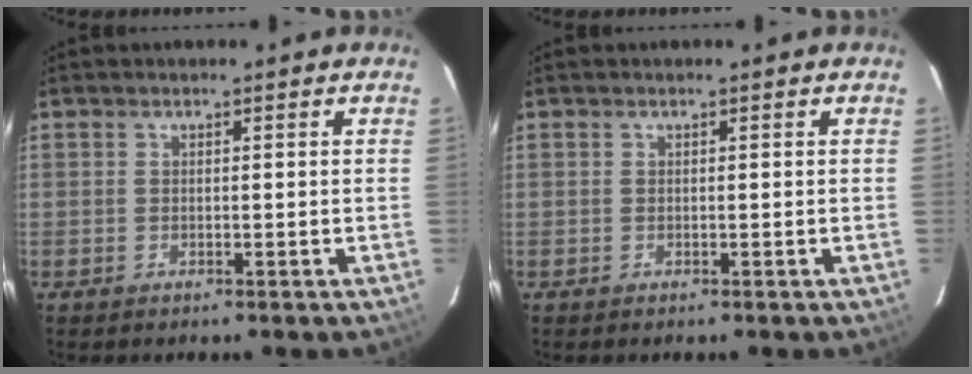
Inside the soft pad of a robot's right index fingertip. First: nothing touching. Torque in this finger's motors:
{"motor_torque": [0.00, 0.00, 0.01, 0.00]}